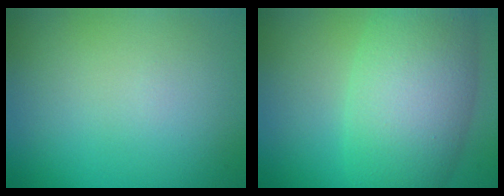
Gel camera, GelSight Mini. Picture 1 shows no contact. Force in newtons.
{"total": 8.8, "press": 8.8, "slide": 0.5}